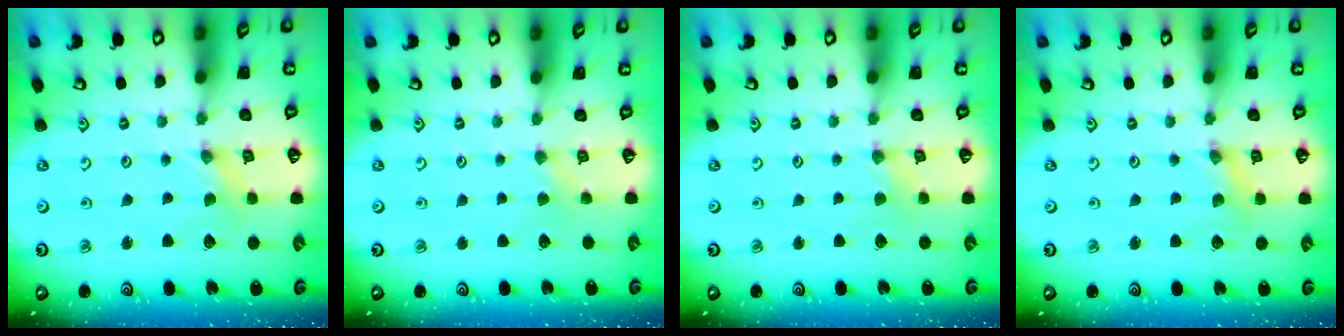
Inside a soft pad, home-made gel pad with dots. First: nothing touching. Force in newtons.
{"total": 1.2, "press": 1.1, "slide": 0.3}
{"total": 2.1, "press": 2.1, "slide": 0.6}
{"total": 1.8, "press": 1.8, "slide": 0.3}